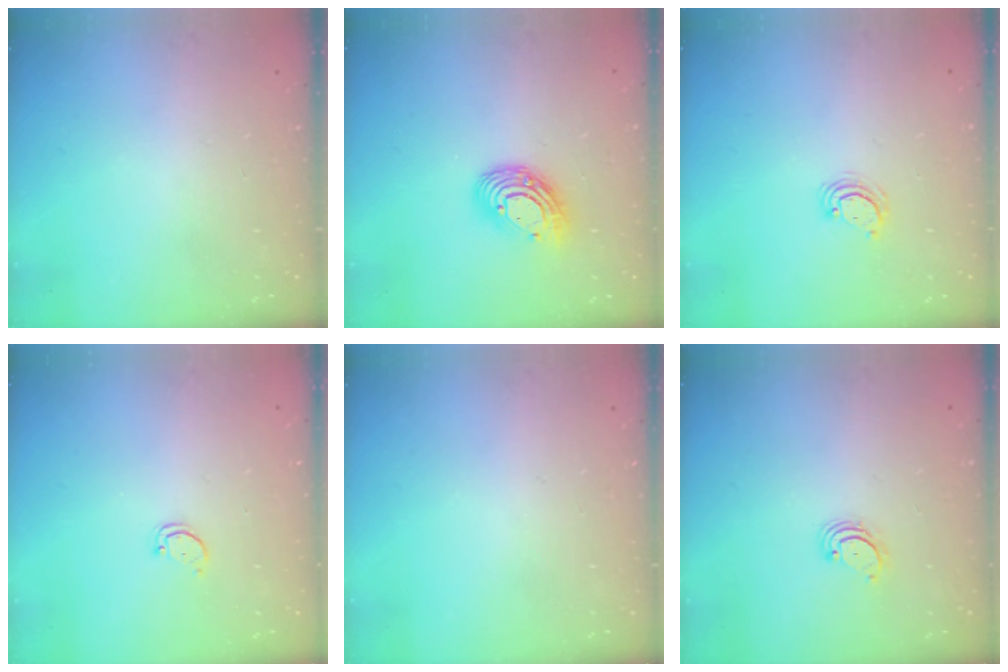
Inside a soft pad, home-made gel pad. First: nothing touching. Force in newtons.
{"total": 11.6, "press": 11.5, "slide": 1.1}
{"total": 4.0, "press": 4.0, "slide": 0.3}
{"total": 1.8, "press": 1.8, "slide": 0.1}
{"total": 0.0}
{"total": 2.7, "press": 2.7, "slide": 0.3}